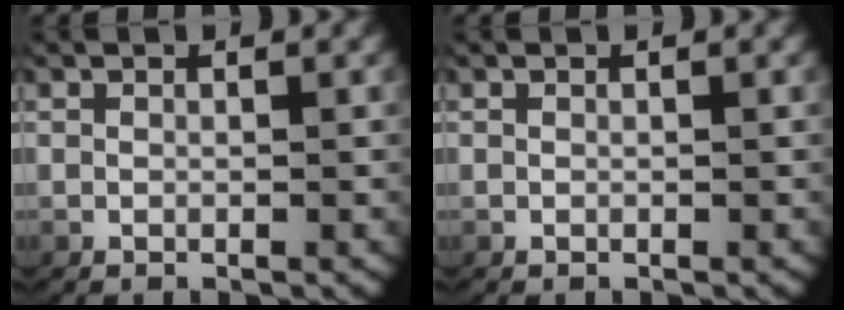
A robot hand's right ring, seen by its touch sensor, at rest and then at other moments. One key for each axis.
{"total": 0.0}